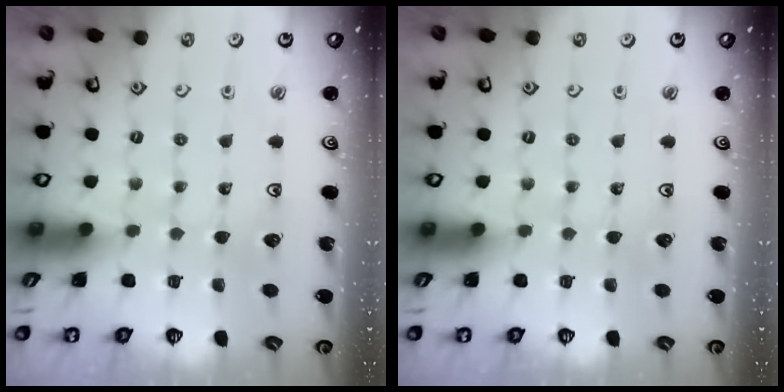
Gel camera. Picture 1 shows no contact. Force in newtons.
{"total": 0.0}